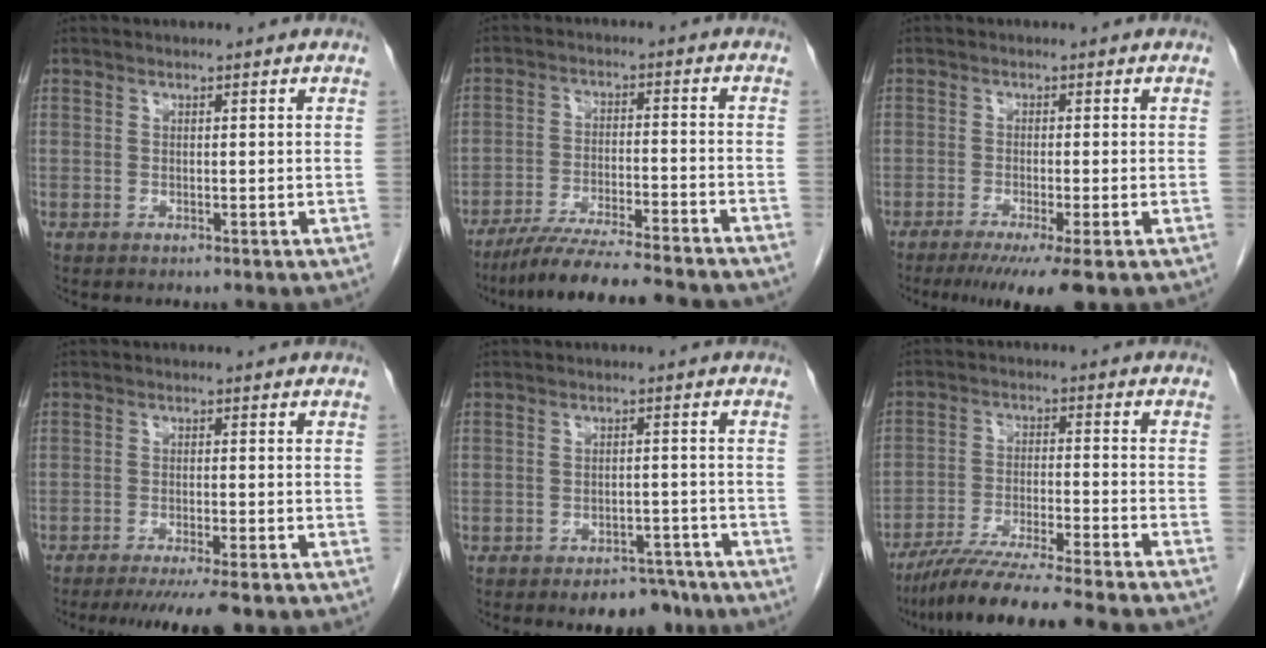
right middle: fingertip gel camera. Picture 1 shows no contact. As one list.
[{"total": 16.1, "force": [-14.3, 0.7, 7.5], "torque": [-0.117, -0.020, -0.219]}, {"total": 7.1, "force": [-4.6, -0.1, 5.4], "torque": [-0.080, -0.021, -0.073]}, {"total": 8.2, "force": [-6.6, 0.4, 4.9], "torque": [-0.063, -0.018, -0.098]}, {"total": 5.8, "force": [-4.5, 2.8, 2.5], "torque": [-0.023, 0.004, -0.059]}, {"total": 15.8, "force": [-13.8, -0.9, 7.7], "torque": [-0.117, -0.032, -0.223]}]